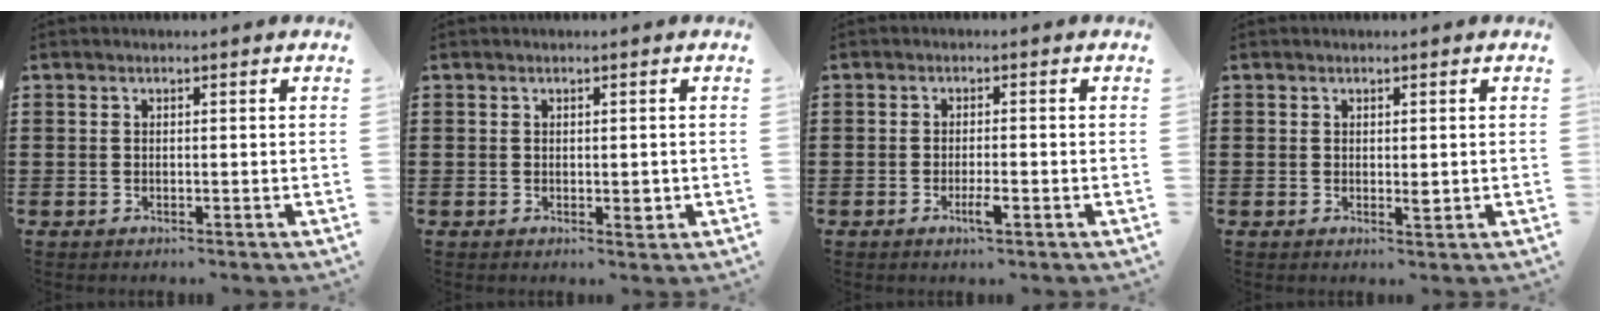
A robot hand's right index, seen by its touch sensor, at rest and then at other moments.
{"total": 1.6, "force": [-0.2, 0.9, 1.4], "torque": [-0.024, 0.001, -0.003]}
{"total": 2.8, "force": [-1.3, 0.4, 2.5], "torque": [-0.056, -0.006, -0.028]}
{"total": 1.2, "force": [0.0, 0.5, 1.0], "torque": [-0.019, 0.000, 0.000]}